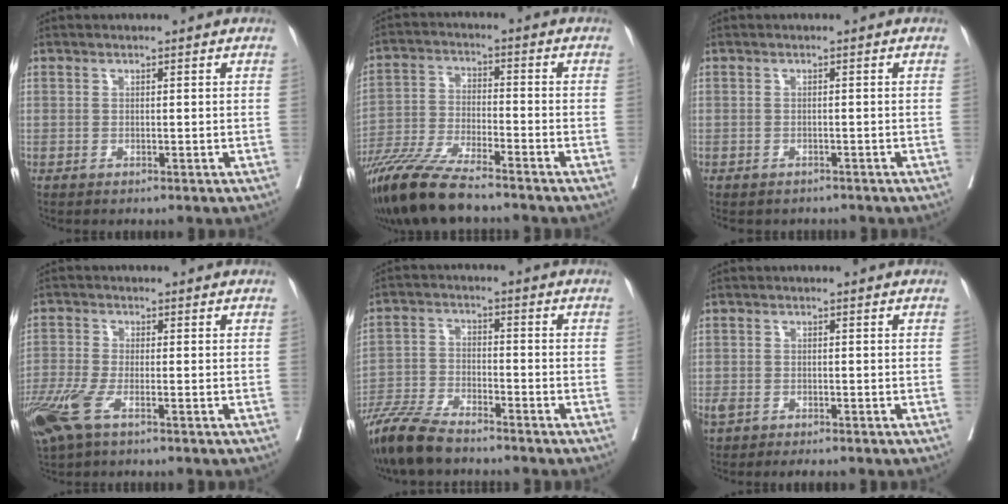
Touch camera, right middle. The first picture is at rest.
{"total": 13.2, "force": [-10.7, 1.7, 7.5], "torque": [-0.146, -0.036, -0.192]}
{"total": 2.8, "force": [-2.4, 1.3, 0.4], "torque": [-0.007, 0.001, -0.032]}
{"total": 7.8, "force": [-4.3, 2.4, 6.1], "torque": [-0.139, -0.021, -0.087]}
{"total": 10.5, "force": [-8.9, 2.0, 5.2], "torque": [-0.101, -0.032, -0.164]}
{"total": 3.3, "force": [-2.4, 1.5, 1.7], "torque": [-0.035, -0.002, -0.037]}